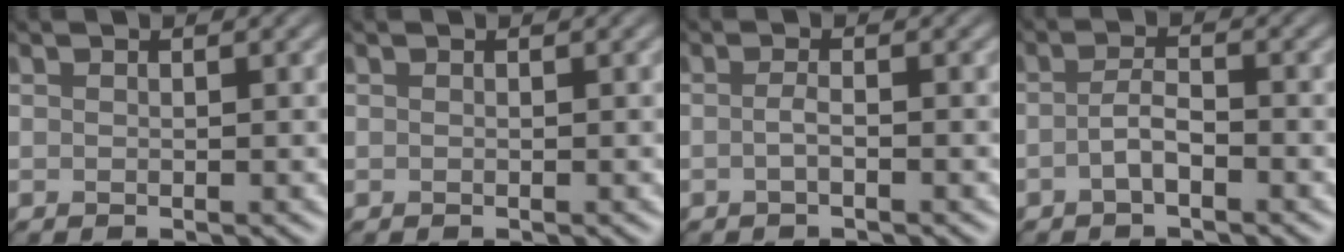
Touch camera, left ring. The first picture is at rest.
{"total": 0.0}
{"total": 1.1, "force": [-0.5, 0.0, 1.0], "torque": [-0.025, 0.001, -0.010]}
{"total": 1.9, "force": [-1.0, 0.4, 1.6], "torque": [-0.039, 0.004, -0.022]}